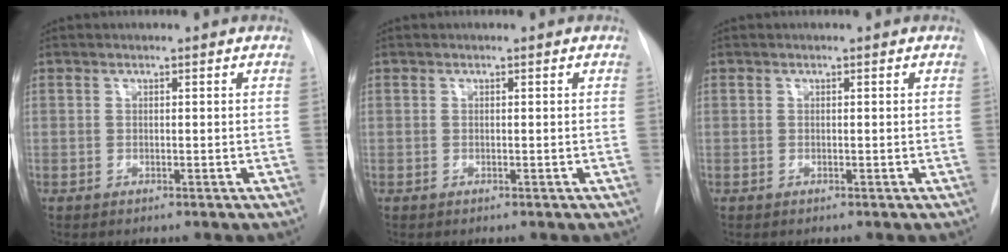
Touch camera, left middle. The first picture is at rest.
{"total": 0.0}
{"total": 0.0}